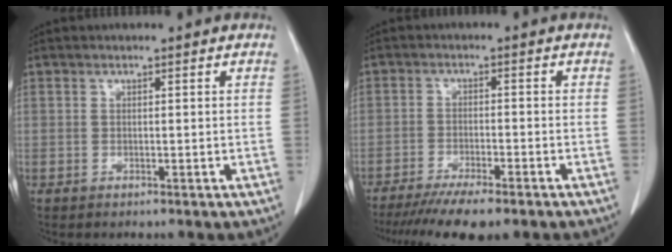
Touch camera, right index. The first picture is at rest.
{"total": 9.6, "force": [-7.6, 1.5, 5.7], "torque": [-0.084, -0.018, -0.120]}